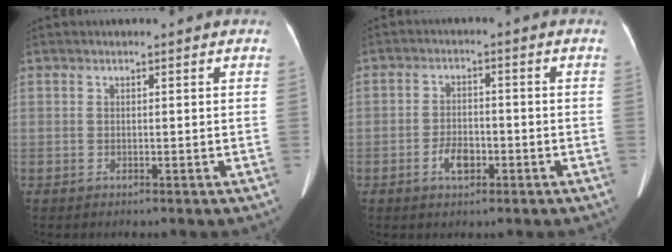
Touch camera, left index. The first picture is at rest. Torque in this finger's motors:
{"motor_torque": [0.10, 0.04, 0.05, 0.02]}